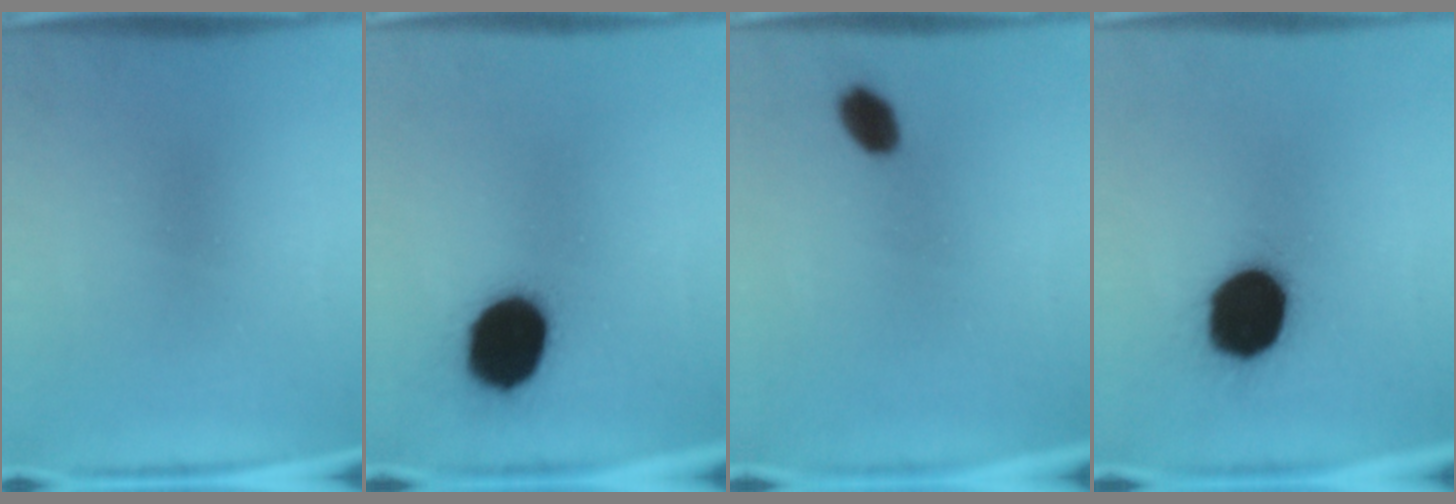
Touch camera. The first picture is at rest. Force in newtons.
{"total": 16.8}
{"total": 4.6}
{"total": 19.8}